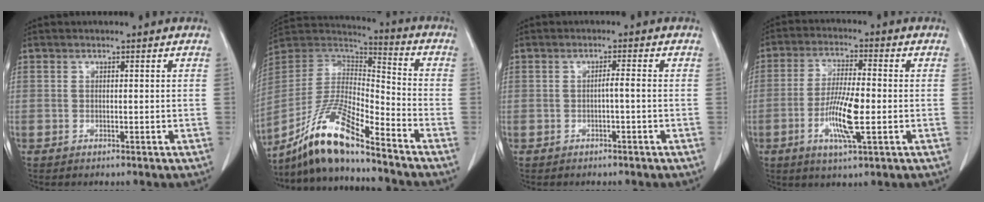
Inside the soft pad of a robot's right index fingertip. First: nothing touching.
{"total": 15.2, "force": [-11.6, 1.5, 9.8], "torque": [-0.194, 0.000, -0.214]}
{"total": 1.4, "force": [-0.4, -0.1, 1.3], "torque": [-0.020, 0.002, -0.007]}
{"total": 9.0, "force": [-2.4, 1.1, 8.6], "torque": [-0.165, -0.007, -0.047]}